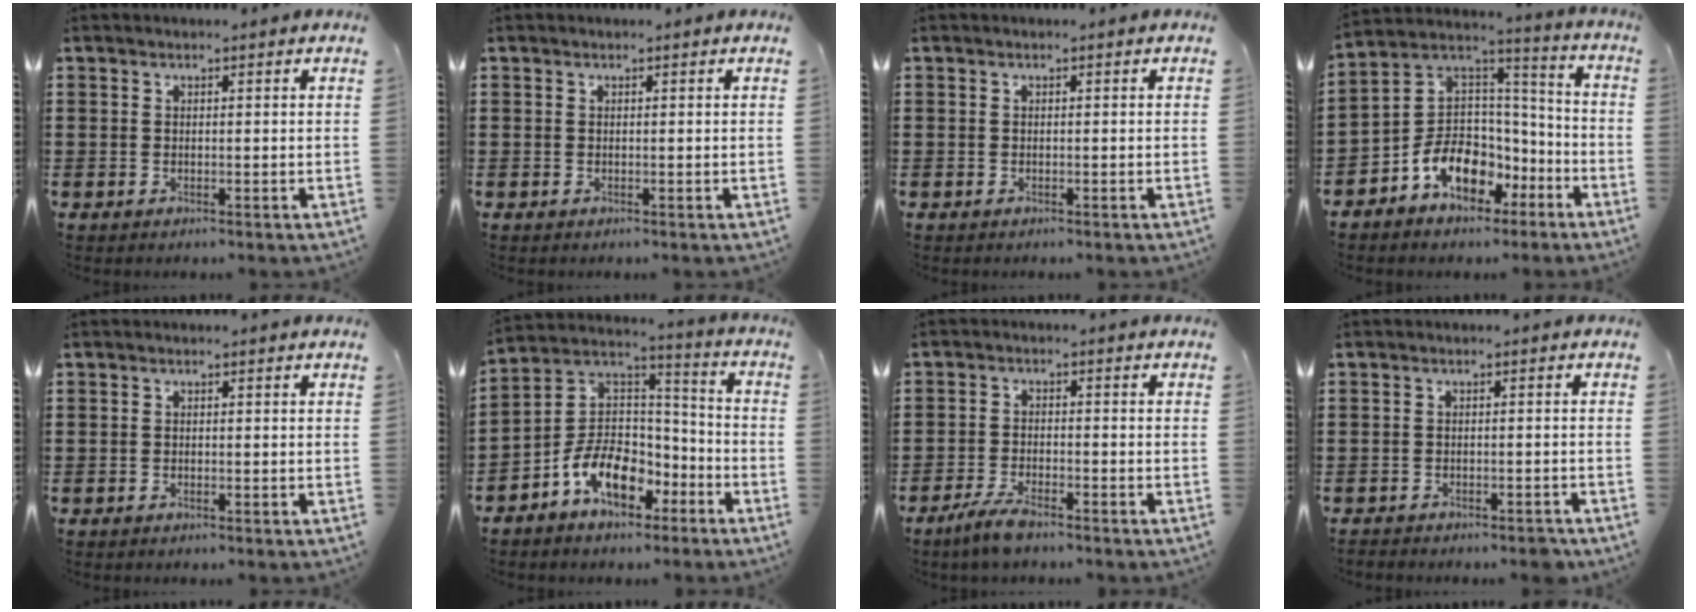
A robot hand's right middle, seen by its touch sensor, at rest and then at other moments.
{"total": 0.0}
{"total": 0.0}
{"total": 9.8, "force": [-5.5, 6.9, 4.3], "torque": [-0.106, 0.006, -0.104]}
{"total": 0.6, "force": [-0.5, 0.2, 0.3], "torque": [-0.006, -0.003, -0.009]}
{"total": 9.8, "force": [-6.0, 5.9, 5.1], "torque": [-0.124, 0.006, -0.119]}
{"total": 4.1, "force": [-3.4, 0.8, 2.1], "torque": [-0.056, -0.003, -0.069]}
{"total": 2.2, "force": [-2.2, 0.4, 0.1], "torque": [-0.008, 0.001, -0.046]}